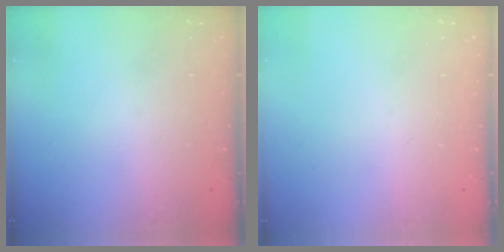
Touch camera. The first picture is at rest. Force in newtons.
{"total": 0.0}